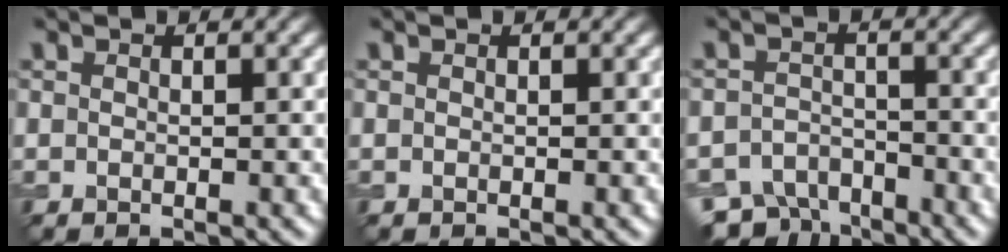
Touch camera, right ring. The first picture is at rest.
{"total": 0.0}
{"total": 5.4, "force": [-4.2, 2.8, 1.8], "torque": [-0.027, -0.009, -0.081]}